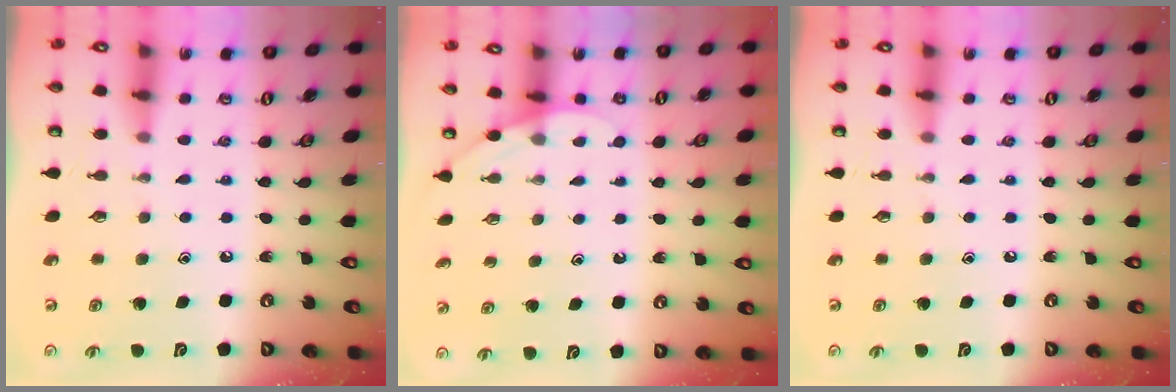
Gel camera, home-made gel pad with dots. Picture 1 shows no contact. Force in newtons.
{"total": 2.6, "press": 2.6, "slide": 0.2}
{"total": 0.0}